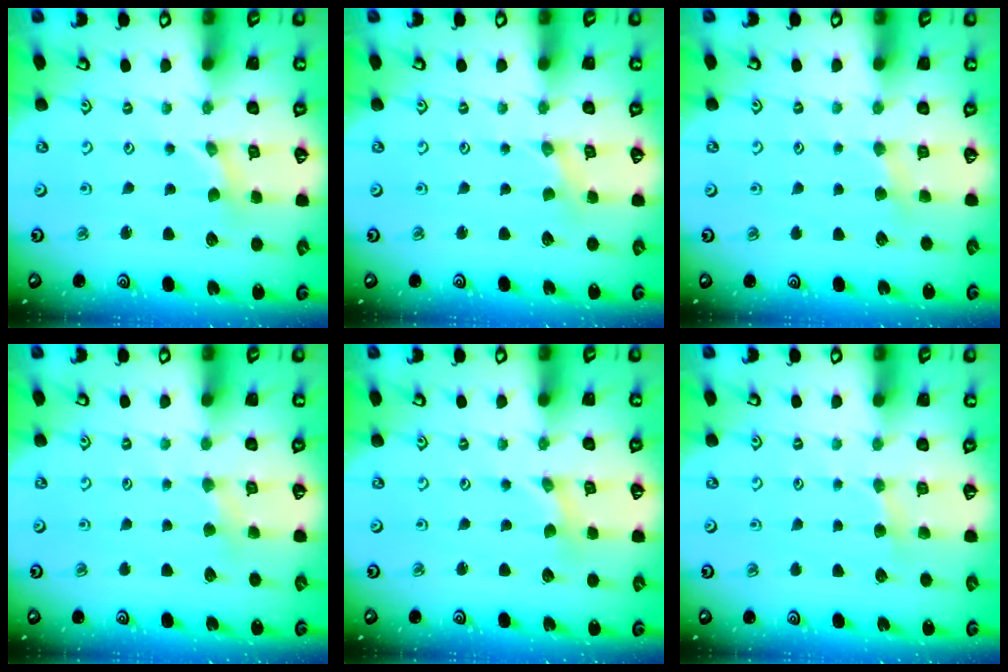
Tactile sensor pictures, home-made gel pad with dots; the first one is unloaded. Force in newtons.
{"total": 0.0}
{"total": 2.9, "press": 2.9, "slide": 0.4}
{"total": 2.5, "press": 2.5, "slide": 0.4}
{"total": 0.0}
{"total": 2.9, "press": 2.9, "slide": 0.4}